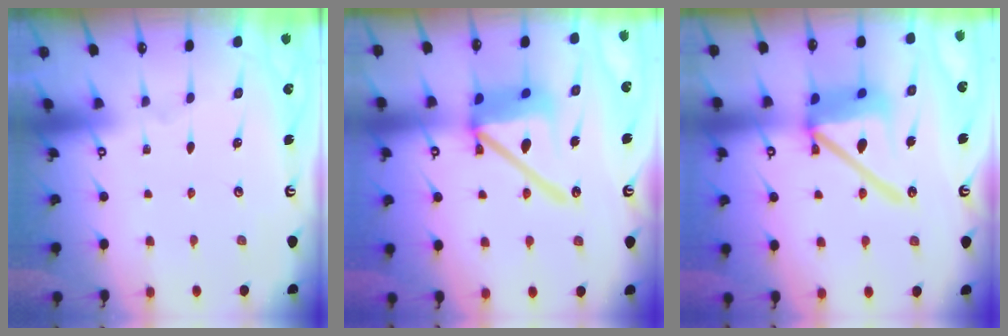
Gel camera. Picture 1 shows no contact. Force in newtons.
{"total": 17.4, "press": 17.3, "slide": 1.9}
{"total": 17.4, "press": 17.3, "slide": 1.9}